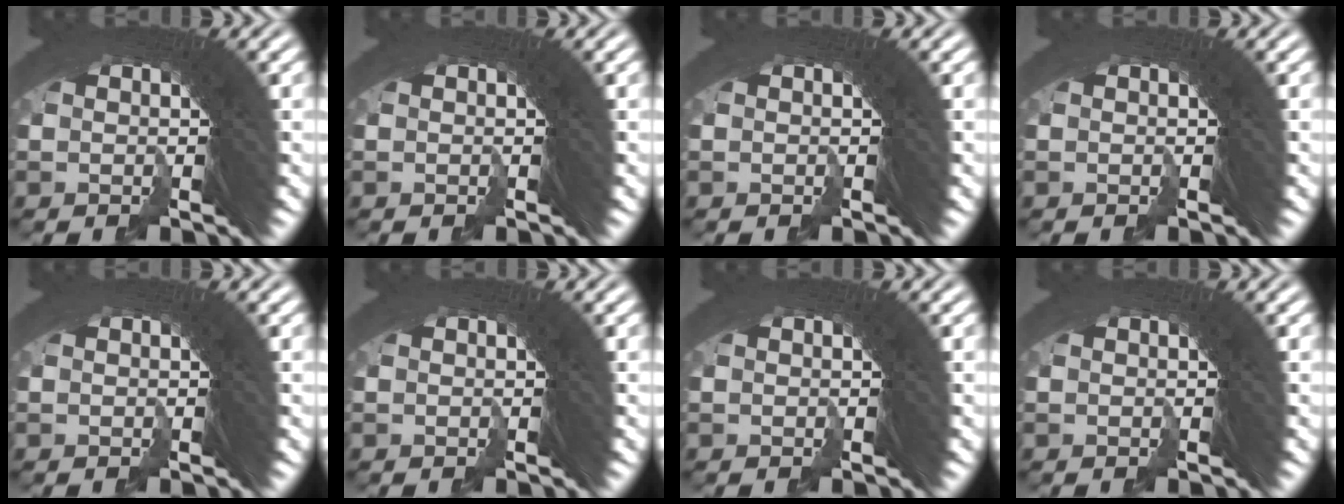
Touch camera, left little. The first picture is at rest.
{"total": 0.0}
{"total": 0.0}
{"total": 0.0}
{"total": 0.0}
{"total": 0.0}
{"total": 0.0}
{"total": 0.0}